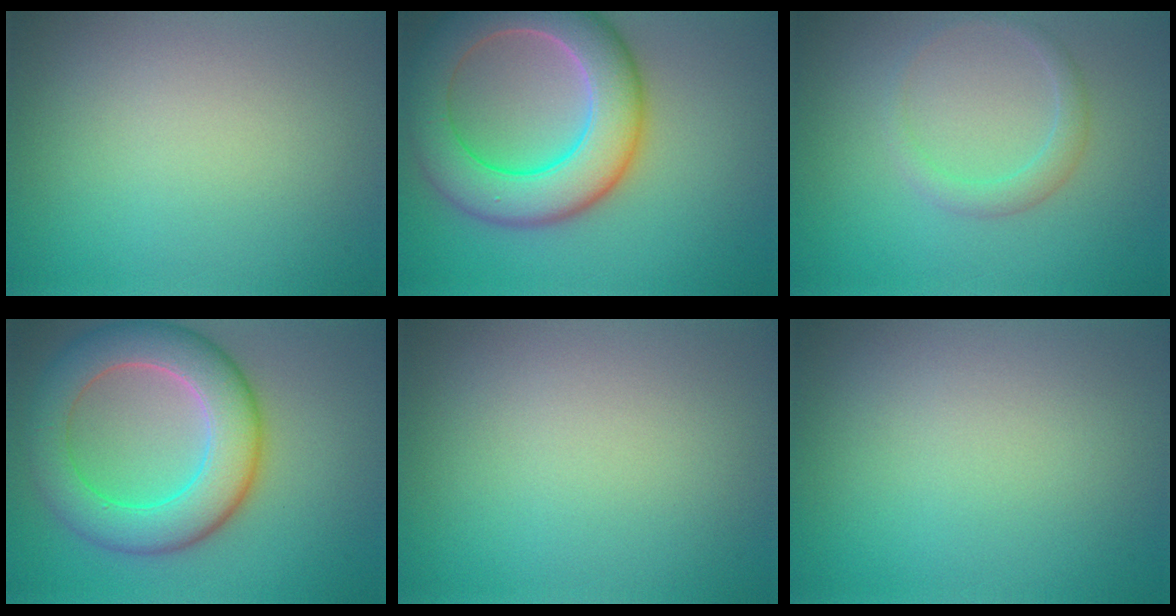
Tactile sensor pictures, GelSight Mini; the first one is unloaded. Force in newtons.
{"total": 9.3, "press": 9.3, "slide": 0.6}
{"total": 1.7, "press": 1.7, "slide": 0.2}
{"total": 7.9, "press": 7.9, "slide": 0.4}
{"total": 0.0}
{"total": 0.0}